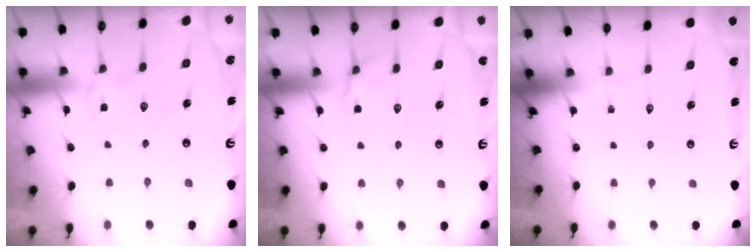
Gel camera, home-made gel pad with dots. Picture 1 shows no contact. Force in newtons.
{"total": 2.8, "press": 2.6, "slide": 1.2}
{"total": 0.0}